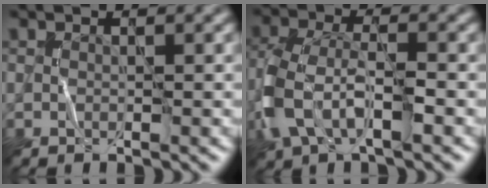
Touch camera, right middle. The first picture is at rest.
{"total": 5.5, "force": [-2.4, 2.9, 4.0], "torque": [-0.093, 0.000, -0.052]}